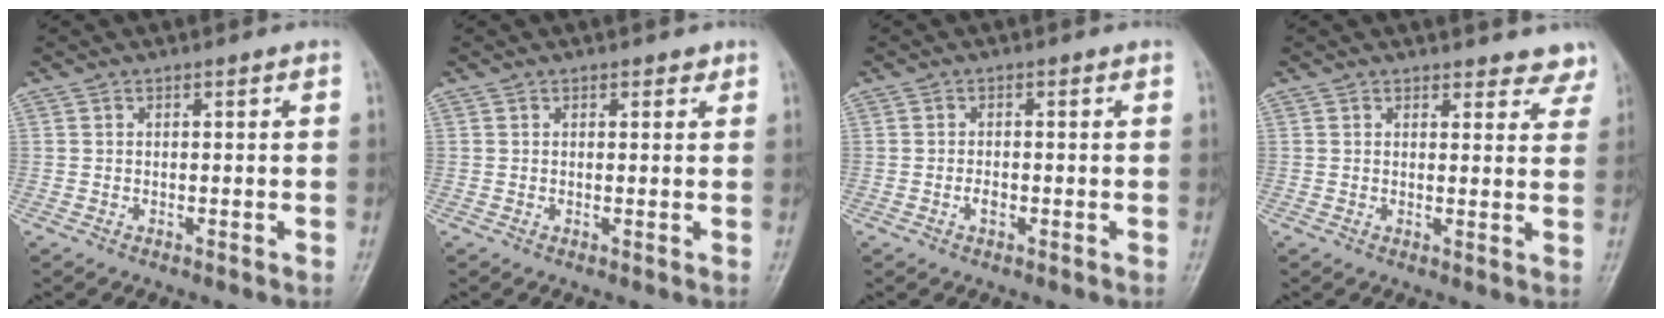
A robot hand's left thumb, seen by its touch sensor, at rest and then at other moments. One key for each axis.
{"total": 1.4, "fx": 0.9, "fy": 0.9, "fz": 0.6, "tx": 0.009, "ty": -0.003, "tz": 0.007}
{"total": 1.7, "fx": -0.6, "fy": 1.1, "fz": 1.1, "tx": -0.011, "ty": 0.003, "tz": -0.014}
{"total": 6.2, "fx": 5.7, "fy": 2.4, "fz": 0.4, "tx": 0.045, "ty": -0.027, "tz": 0.042}